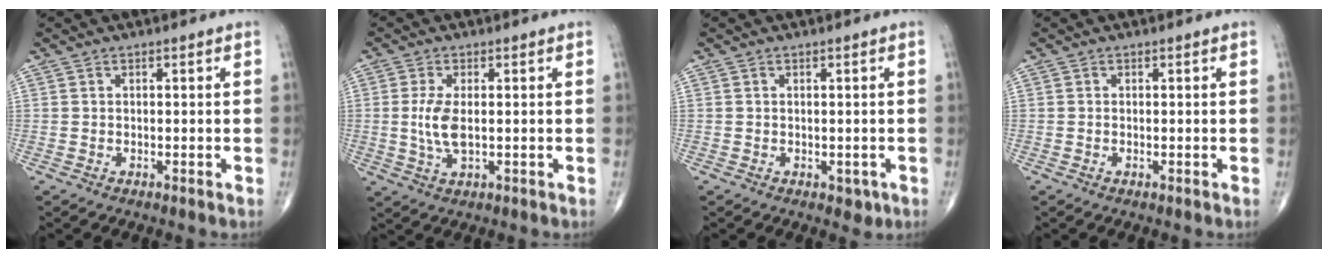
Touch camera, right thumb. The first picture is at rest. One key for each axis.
{"total": 5.2, "fx": 0.0, "fy": 2.1, "fz": 4.8, "tx": -0.108, "ty": -0.008, "tz": 0.001}
{"total": 1.9, "fx": -0.6, "fy": 1.3, "fz": 1.2, "tx": -0.001, "ty": 0.000, "tz": -0.003}
{"total": 0.0}